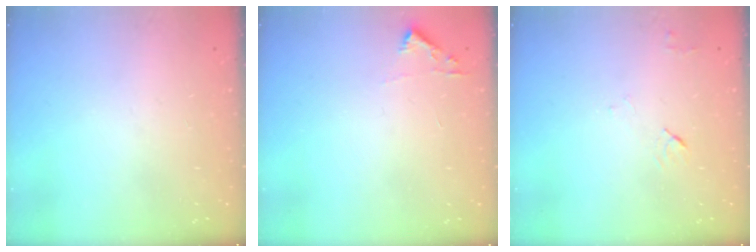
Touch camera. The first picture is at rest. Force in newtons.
{"total": 3.3, "press": 3.3, "slide": 0.4}
{"total": 4.6, "press": 4.5, "slide": 0.6}